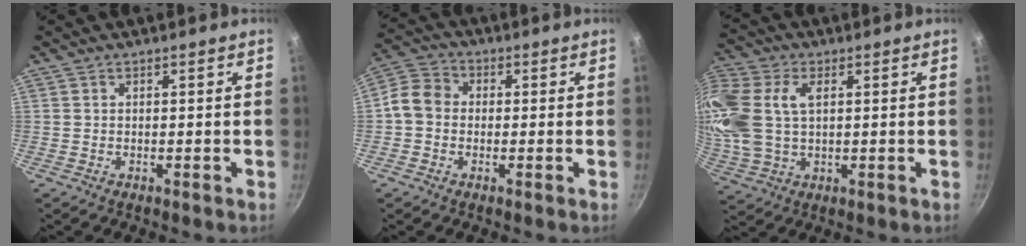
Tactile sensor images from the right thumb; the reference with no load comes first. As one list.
[{"total": 6.8, "force": [-0.4, 5.7, 3.6], "torque": [-0.056, 0.024, -0.021]}, {"total": 19.2, "force": [3.7, 12.4, 14.2], "torque": [-0.365, 0.019, 0.074]}]